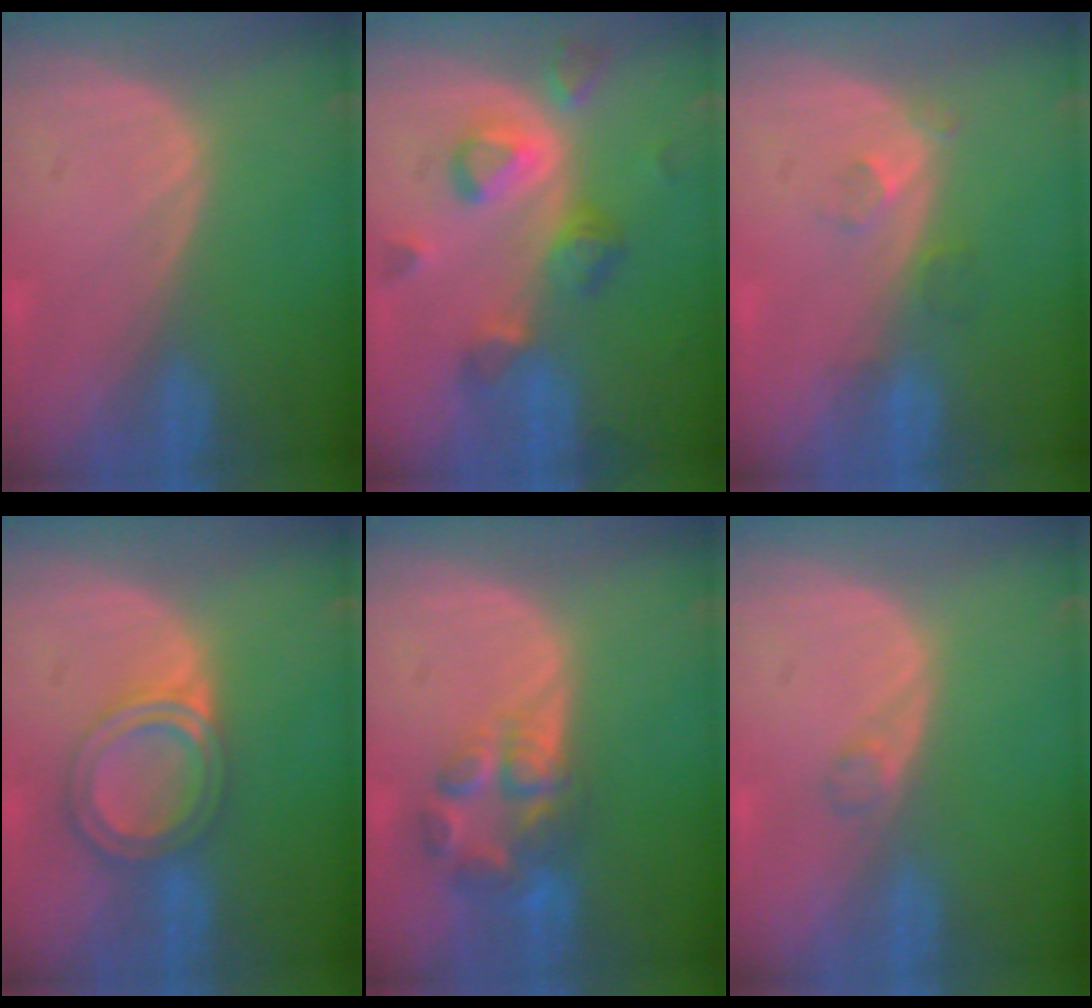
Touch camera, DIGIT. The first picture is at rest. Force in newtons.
{"total": 7.4, "press": 7.3, "slide": 1.2}
{"total": 3.2, "press": 2.6, "slide": 1.8}
{"total": 6.2, "press": 5.4, "slide": 2.9}
{"total": 6.9, "press": 5.9, "slide": 3.6}
{"total": 1.2, "press": 1.2, "slide": 0.1}